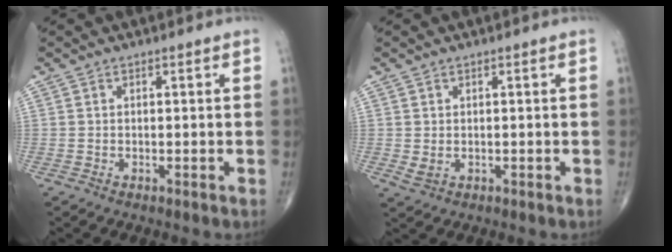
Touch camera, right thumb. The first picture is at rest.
{"total": 1.7, "force": [0.0, 1.2, 1.1], "torque": [-0.019, -0.004, 0.007]}